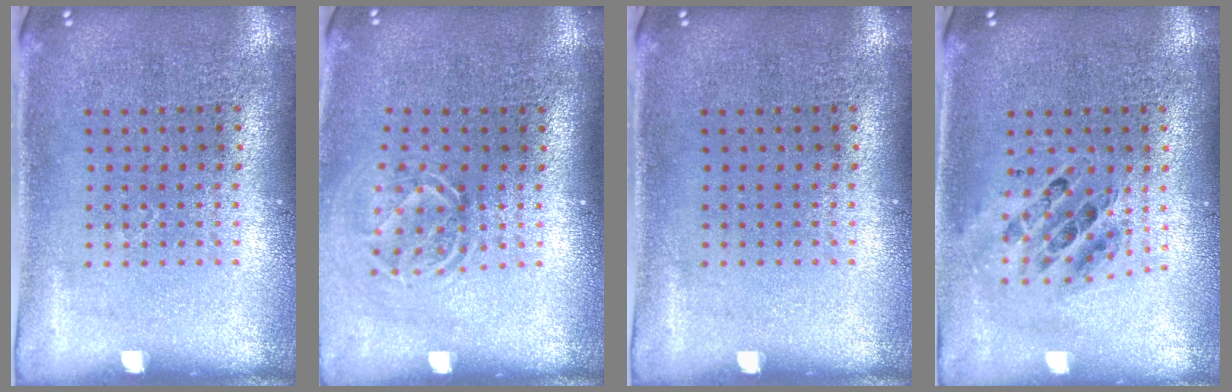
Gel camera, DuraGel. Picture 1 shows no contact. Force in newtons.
{"total": 1.7, "press": 1.2, "slide": 1.2}
{"total": 0.0}
{"total": 0.7, "press": 0.7, "slide": 0.1}